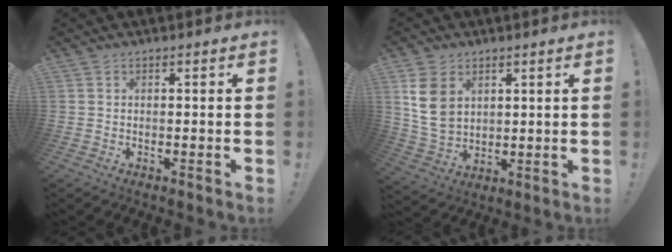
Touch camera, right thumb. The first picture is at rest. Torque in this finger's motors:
{"motor_torque": [2.15, 1.67, 0.13, -0.15, 0.44]}